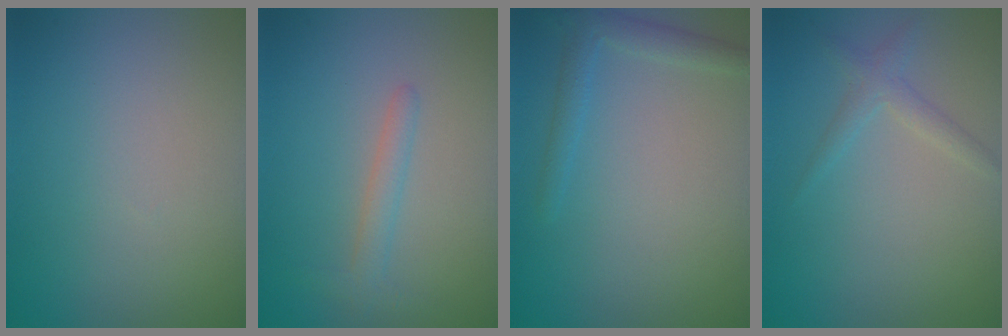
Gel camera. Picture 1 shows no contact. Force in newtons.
{"total": 1.7, "press": 1.7, "slide": 0.1}
{"total": 2.0, "press": 2.0, "slide": 0.1}
{"total": 1.5, "press": 1.5, "slide": 0.1}